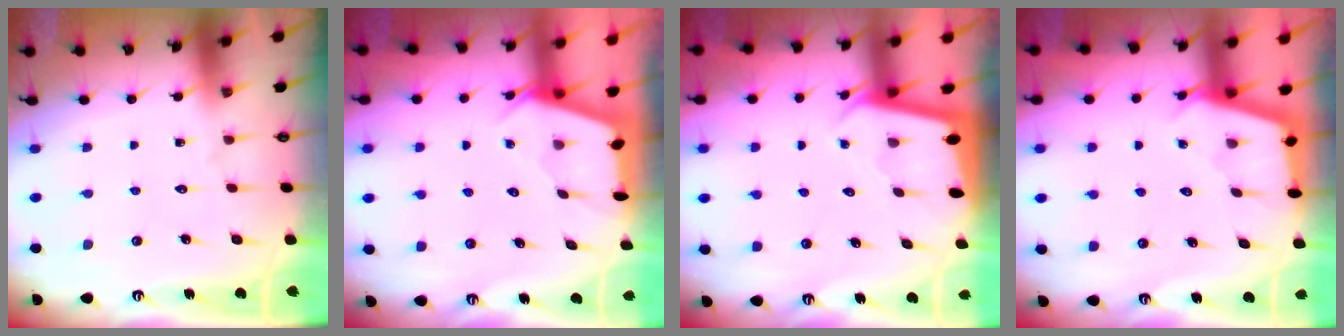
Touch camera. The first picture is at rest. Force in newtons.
{"total": 2.5, "press": 2.5, "slide": 0.3}
{"total": 2.0, "press": 2.0, "slide": 0.0}
{"total": 2.8, "press": 2.8, "slide": 0.3}